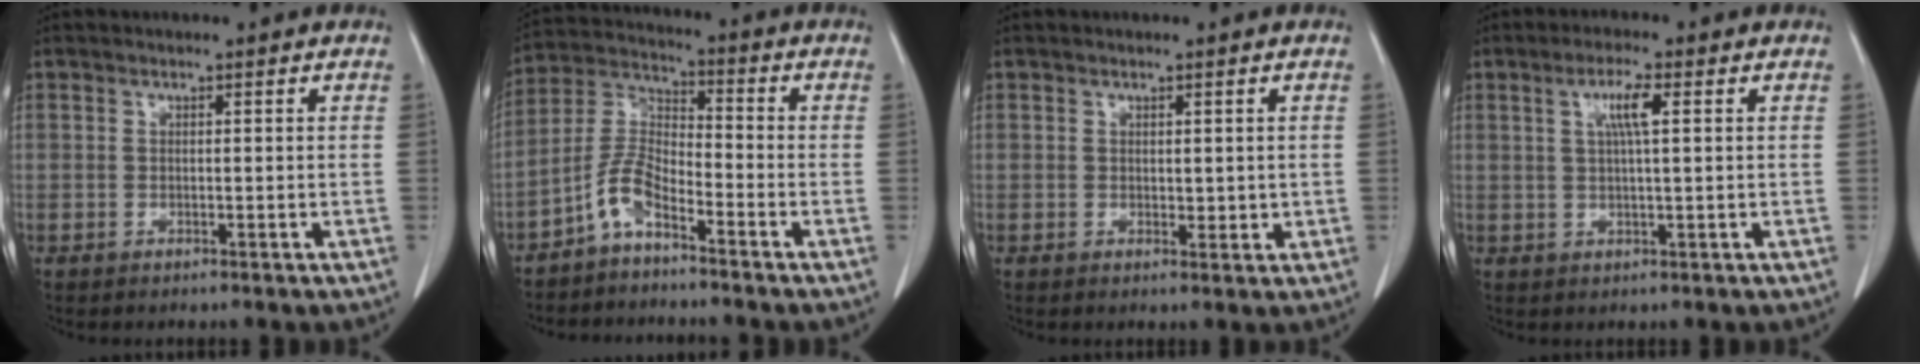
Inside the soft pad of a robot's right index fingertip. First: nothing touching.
{"total": 6.2, "force": [-4.3, 1.7, 4.2], "torque": [-0.100, 0.008, -0.091]}
{"total": 1.7, "force": [0.3, 0.9, 1.4], "torque": [-0.015, -0.007, 0.008]}
{"total": 4.2, "force": [1.3, 0.2, 4.0], "torque": [-0.074, 0.004, 0.023]}